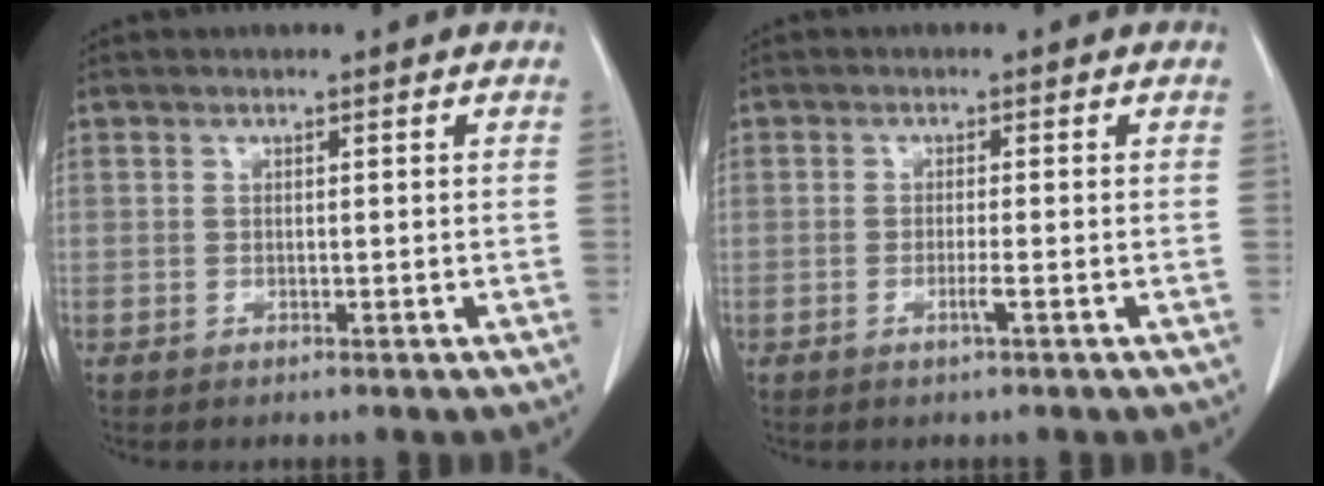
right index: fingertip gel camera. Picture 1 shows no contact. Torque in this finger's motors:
{"motor_torque": [-0.19, 0.13, 0.01, 0.00]}